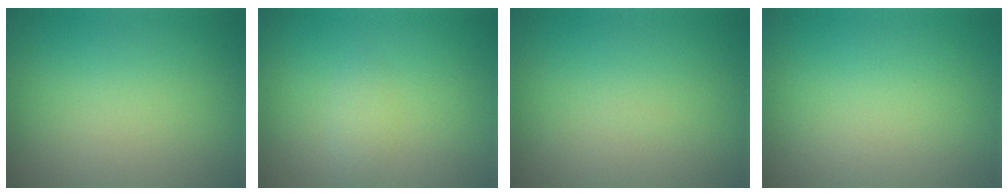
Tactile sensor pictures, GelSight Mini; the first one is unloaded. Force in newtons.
{"total": 1.2, "press": 1.2, "slide": 0.0}
{"total": 0.0}
{"total": 0.0}